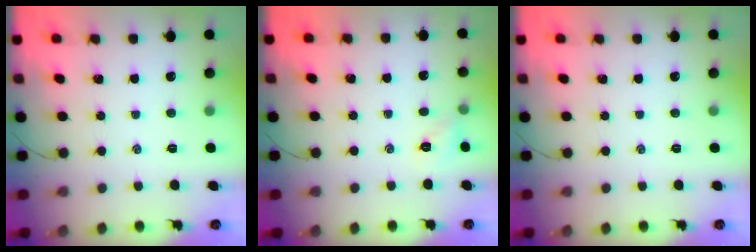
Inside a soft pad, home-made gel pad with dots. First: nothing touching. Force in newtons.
{"total": 3.8, "press": 3.8, "slide": 0.2}
{"total": 0.0}